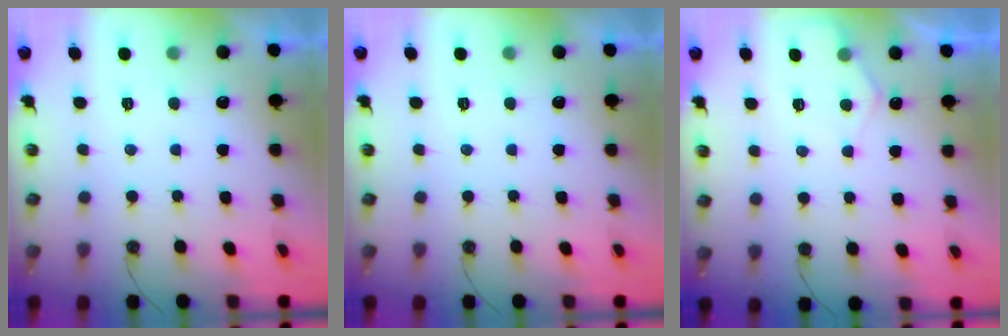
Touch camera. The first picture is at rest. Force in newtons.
{"total": 0.0}
{"total": 5.7, "press": 5.6, "slide": 0.6}